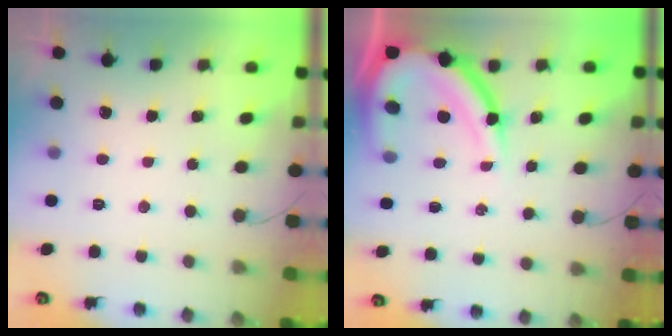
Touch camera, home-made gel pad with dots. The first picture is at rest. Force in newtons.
{"total": 15.9, "press": 15.8, "slide": 1.5}